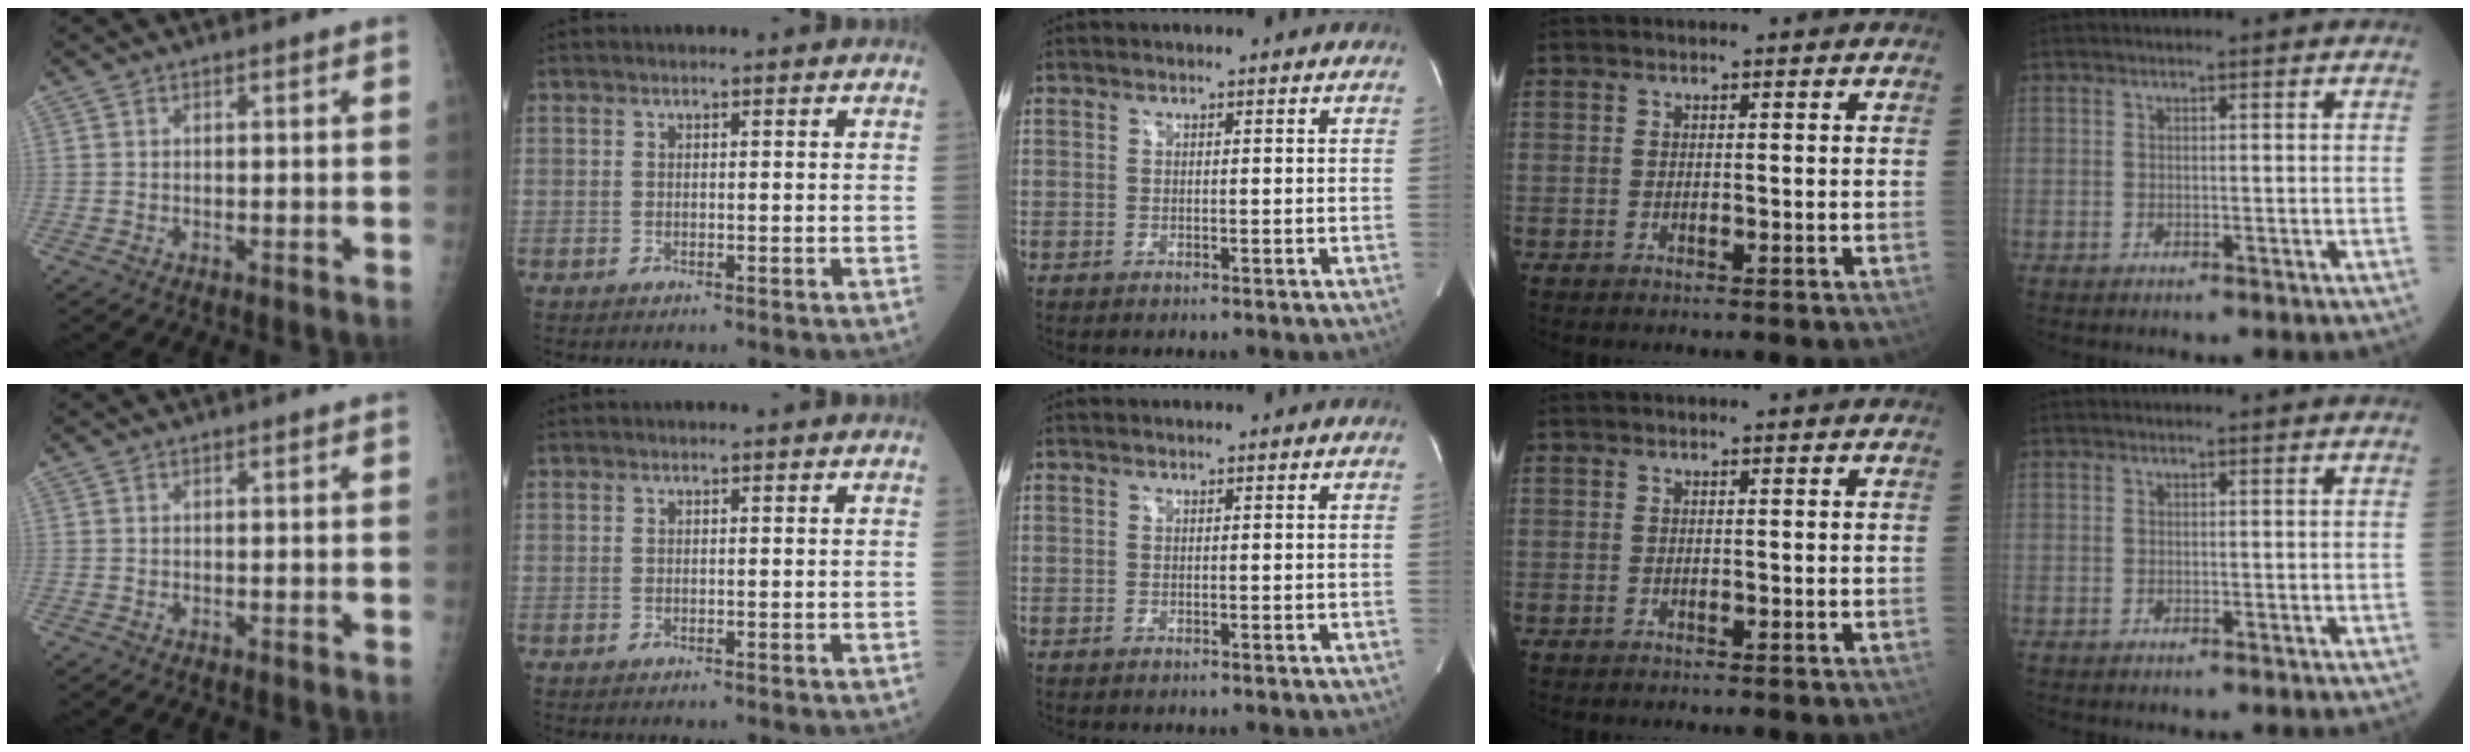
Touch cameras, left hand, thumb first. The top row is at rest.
{}